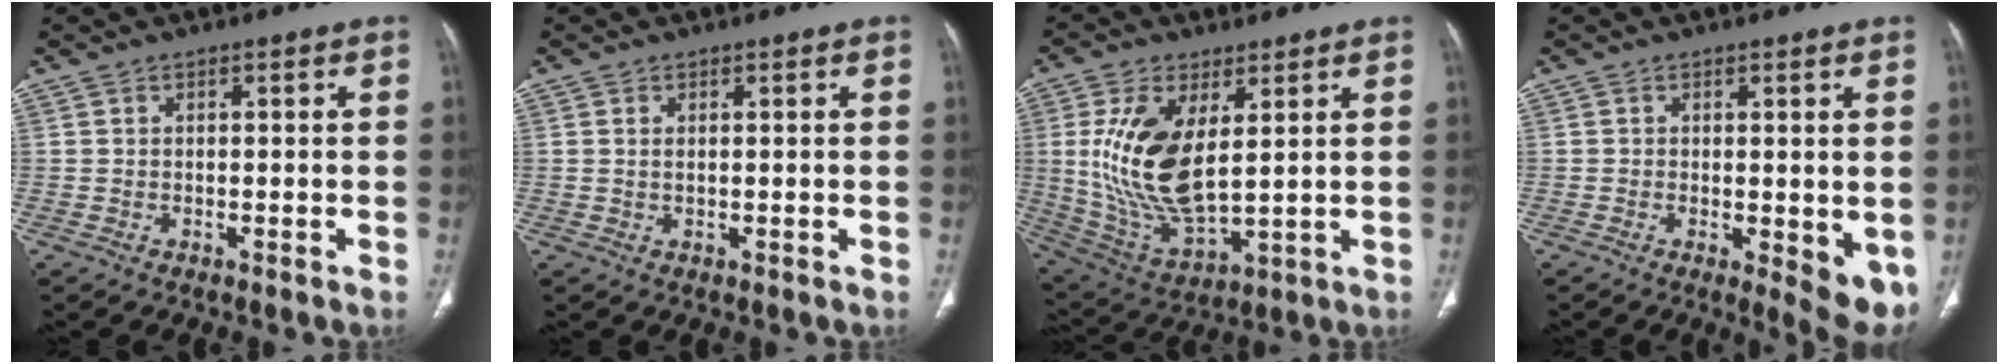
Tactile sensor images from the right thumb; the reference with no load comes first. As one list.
[{"total": 0.8, "force": [0.3, 0.3, 0.6], "torque": [-0.016, 0.000, 0.007]}, {"total": 16.4, "force": [3.6, 7.8, 14.0], "torque": [-0.278, -0.022, 0.086]}, {"total": 7.4, "force": [-1.1, 2.7, 6.7], "torque": [-0.082, -0.019, -0.008]}]